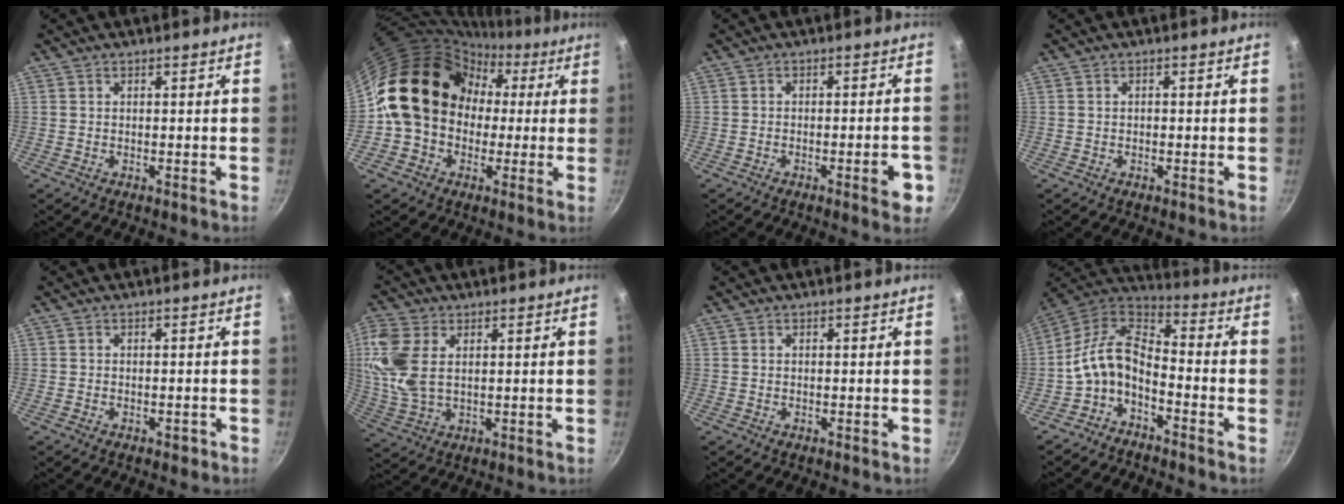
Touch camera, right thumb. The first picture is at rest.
{"total": 19.3, "force": [0.5, 16.3, 10.2], "torque": [-0.144, 0.061, 0.000]}
{"total": 5.2, "force": [-2.3, 1.5, 4.5], "torque": [-0.044, 0.013, -0.028]}
{"total": 0.6, "force": [0.0, 0.4, 0.4], "torque": [-0.006, 0.004, 0.000]}
{"total": 1.2, "force": [-0.7, 0.7, 0.6], "torque": [-0.007, 0.010, -0.004]}
{"total": 10.4, "force": [2.4, 6.3, 7.9], "torque": [-0.172, -0.002, 0.053]}
{"total": 0.0}
{"total": 13.2, "force": [-4.5, 7.6, 9.8], "torque": [-0.182, 0.062, -0.100]}